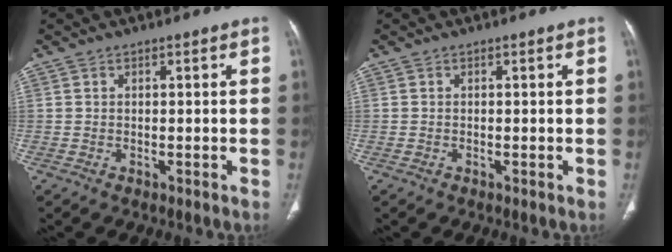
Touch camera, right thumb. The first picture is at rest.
{"total": 0.0}